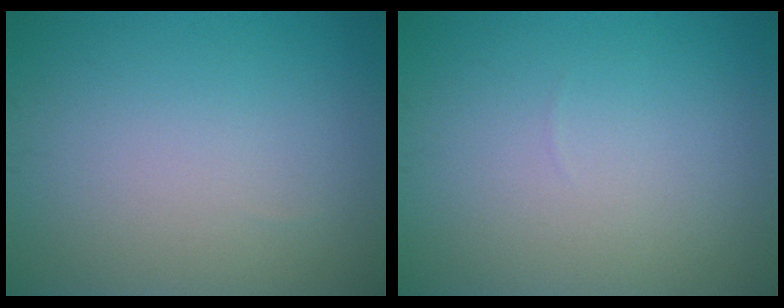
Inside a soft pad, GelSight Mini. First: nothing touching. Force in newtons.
{"total": 0.0}